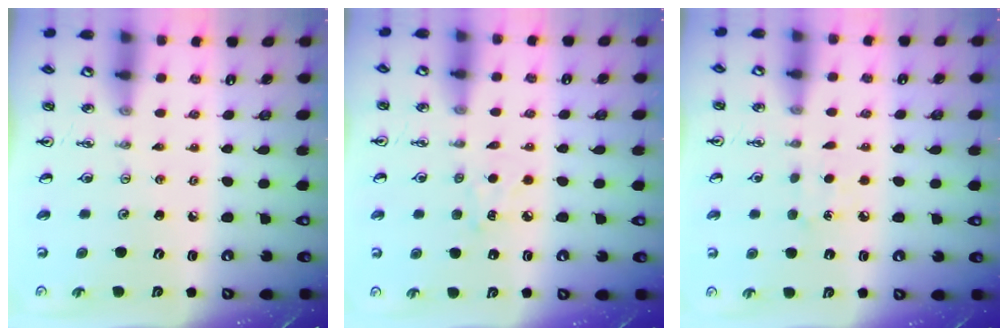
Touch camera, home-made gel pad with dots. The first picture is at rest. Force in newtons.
{"total": 4.6, "press": 4.5, "slide": 0.6}
{"total": 4.2, "press": 4.2, "slide": 0.5}